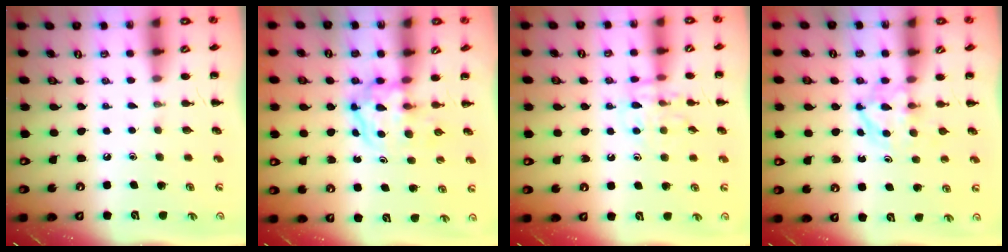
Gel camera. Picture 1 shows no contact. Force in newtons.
{"total": 3.9, "press": 3.9, "slide": 0.4}
{"total": 10.7, "press": 10.7, "slide": 0.6}
{"total": 4.8, "press": 4.7, "slide": 0.8}